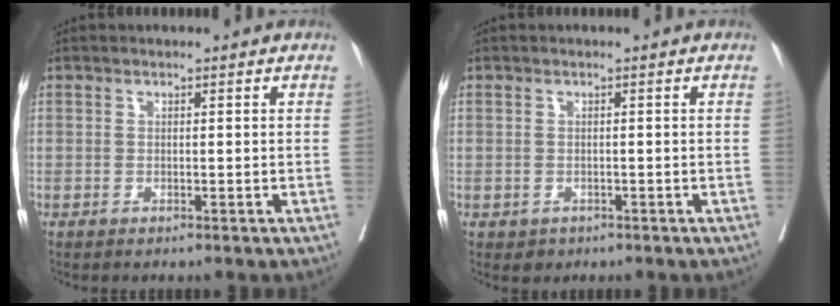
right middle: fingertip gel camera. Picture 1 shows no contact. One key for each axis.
{"total": 1.4, "fx": -0.7, "fy": 1.2, "fz": 0.3, "tx": -0.004, "ty": 0.002, "tz": -0.003}